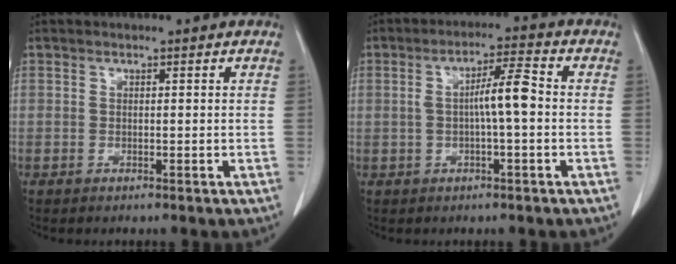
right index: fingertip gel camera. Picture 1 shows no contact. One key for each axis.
{"total": 5.9, "fx": -0.3, "fy": 0.6, "fz": 5.9, "tx": -0.100, "ty": 0.016, "tz": -0.005}